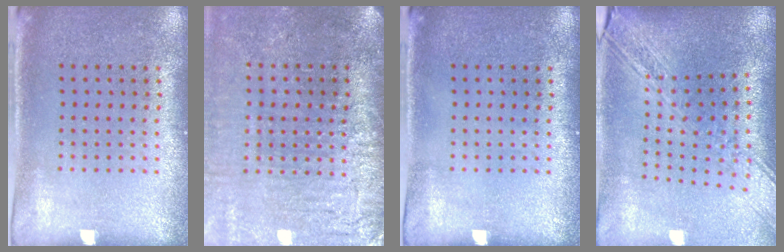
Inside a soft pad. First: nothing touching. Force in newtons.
{"total": 3.9, "press": 3.3, "slide": 2.1}
{"total": 0.0}
{"total": 3.1, "press": 2.3, "slide": 2.0}